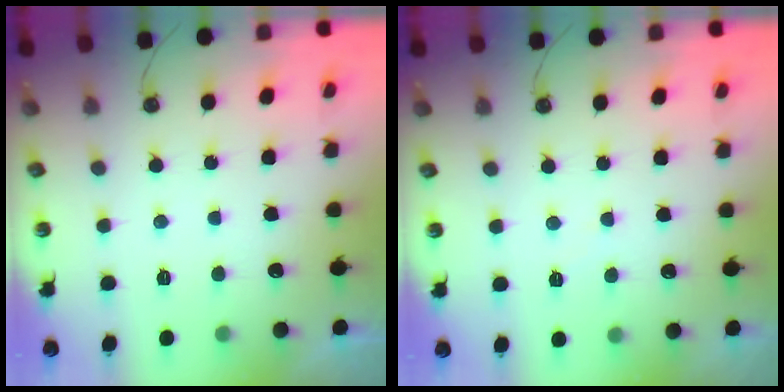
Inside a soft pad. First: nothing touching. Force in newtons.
{"total": 3.8, "press": 3.8, "slide": 0.6}